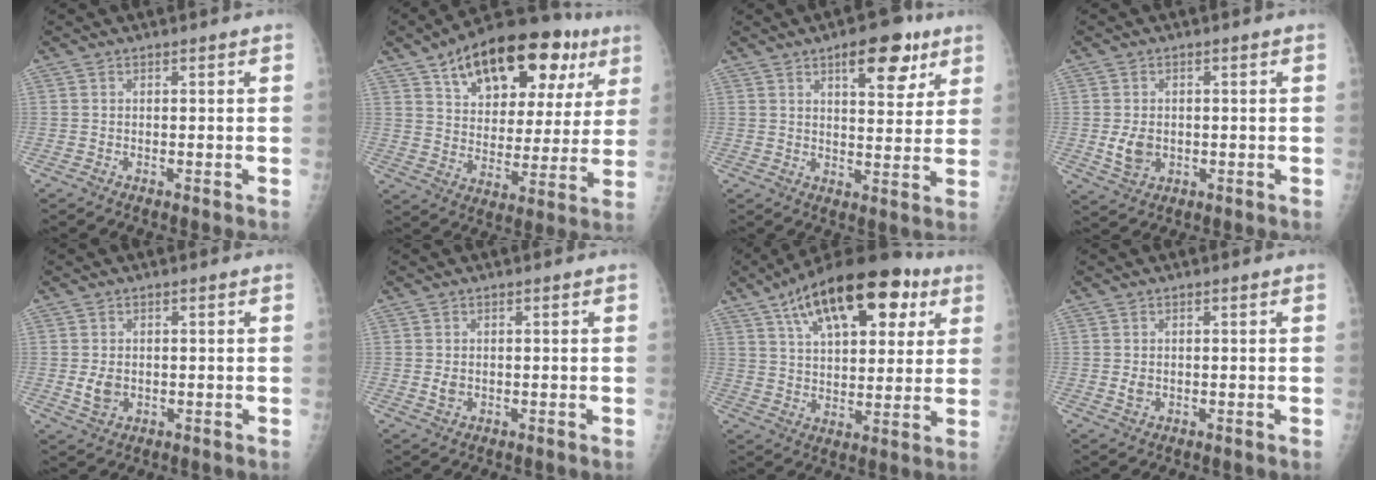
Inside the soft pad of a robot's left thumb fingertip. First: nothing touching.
{"total": 25.3, "force": [13.2, 12.9, 17.3], "torque": [-0.223, -0.004, 0.200]}
{"total": 10.7, "force": [5.9, 4.7, 7.6], "torque": [-0.072, -0.025, 0.080]}
{"total": 4.8, "force": [-0.5, 3.6, 3.0], "torque": [-0.045, -0.005, 0.000]}
{"total": 3.6, "force": [-0.2, 2.8, 2.3], "torque": [-0.036, -0.004, 0.002]}
{"total": 1.9, "force": [0.0, 1.5, 1.2], "torque": [-0.015, -0.001, 0.003]}
{"total": 22.2, "force": [10.9, 10.7, 16.2], "torque": [-0.229, -0.007, 0.172]}
{"total": 1.8, "force": [0.0, 1.4, 1.1], "torque": [-0.014, -0.001, 0.003]}